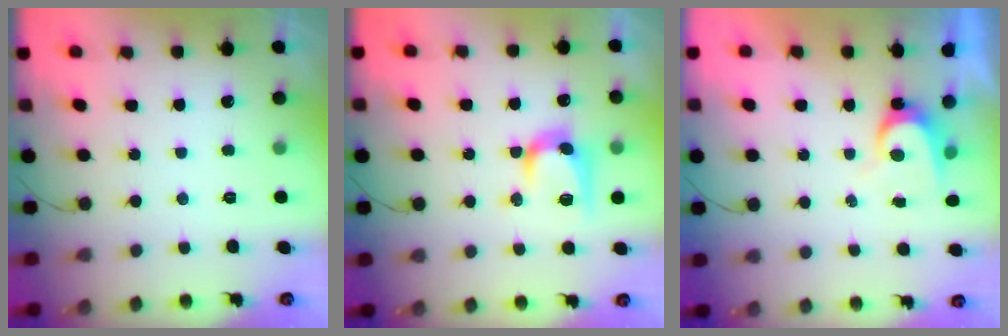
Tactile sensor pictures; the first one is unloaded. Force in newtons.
{"total": 11.9, "press": 11.9, "slide": 0.8}
{"total": 5.7, "press": 5.7, "slide": 0.4}